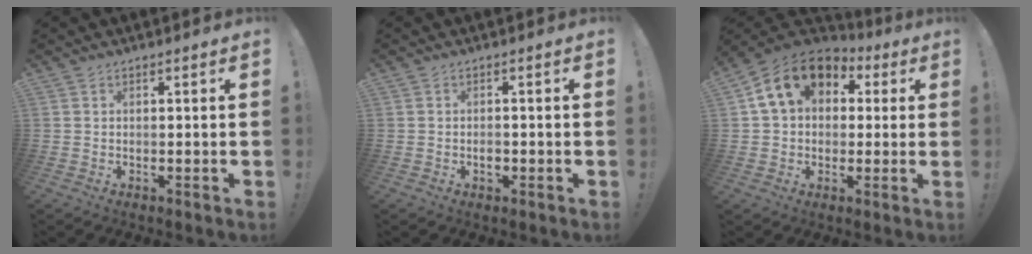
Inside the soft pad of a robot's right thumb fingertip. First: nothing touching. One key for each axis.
{"total": 1.9, "fx": -0.9, "fy": 1.2, "fz": 1.1, "tx": -0.018, "ty": 0.002, "tz": -0.016}
{"total": 15.4, "fx": 5.6, "fy": 11.2, "fz": 8.9, "tx": -0.141, "ty": -0.007, "tz": 0.106}